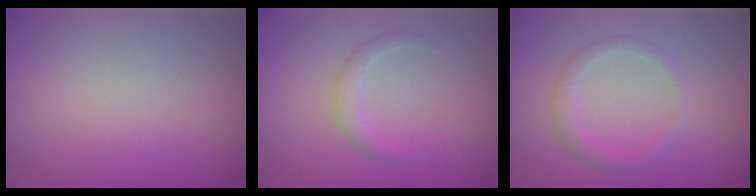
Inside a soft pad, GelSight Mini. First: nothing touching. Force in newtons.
{"total": 1.4, "press": 1.4, "slide": 0.0}
{"total": 2.0, "press": 2.0, "slide": 0.2}